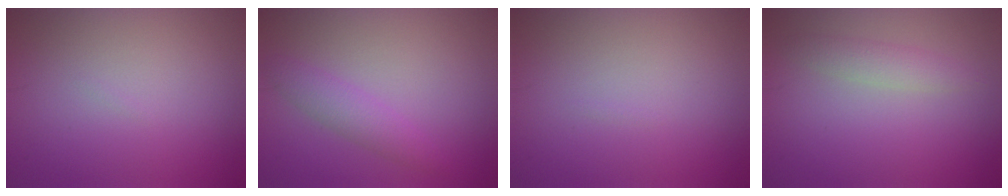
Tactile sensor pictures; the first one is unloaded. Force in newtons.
{"total": 2.2, "press": 2.2, "slide": 0.1}
{"total": 0.0}
{"total": 1.7, "press": 1.7, "slide": 0.1}